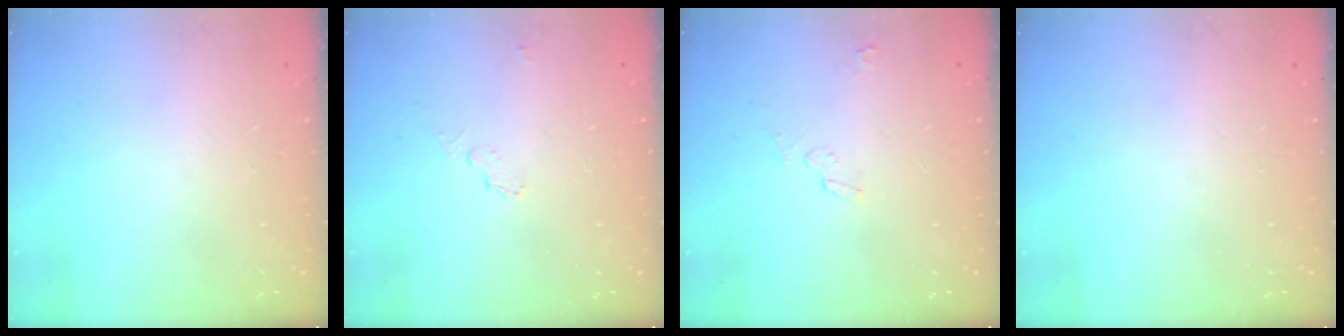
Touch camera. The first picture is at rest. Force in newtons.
{"total": 11.7, "press": 5.0, "slide": 10.5}
{"total": 2.6, "press": 2.3, "slide": 1.2}
{"total": 0.0}